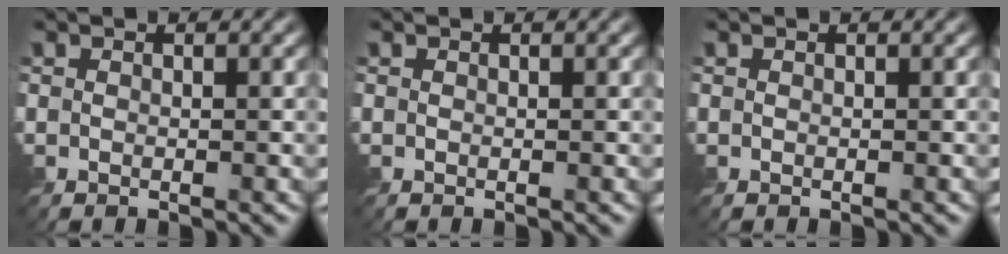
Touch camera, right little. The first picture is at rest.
{"total": 0.0}
{"total": 0.0}